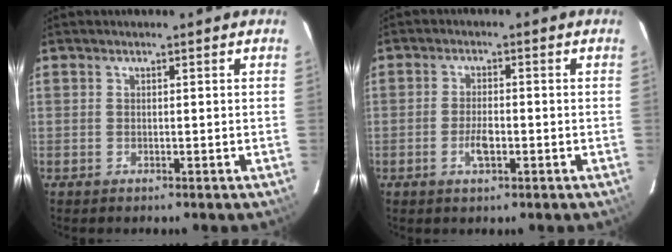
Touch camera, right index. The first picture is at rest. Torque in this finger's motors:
{"motor_torque": [0.52, 0.08, 0.20, 0.07]}